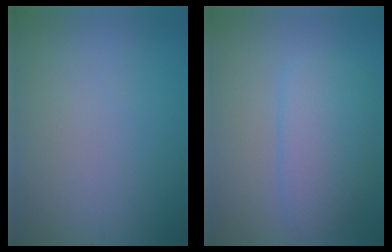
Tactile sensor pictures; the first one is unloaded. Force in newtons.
{"total": 4.0, "press": 4.0, "slide": 0.4}